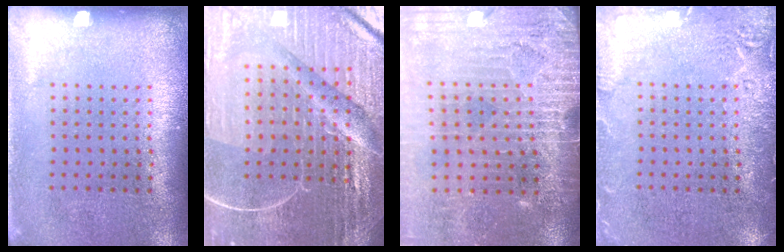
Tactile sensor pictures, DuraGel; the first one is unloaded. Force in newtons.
{"total": 6.8, "press": 6.0, "slide": 3.2}
{"total": 3.4, "press": 3.2, "slide": 1.2}
{"total": 2.4, "press": 2.4, "slide": 0.4}